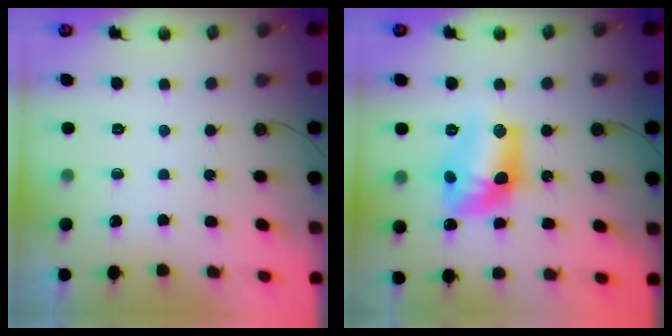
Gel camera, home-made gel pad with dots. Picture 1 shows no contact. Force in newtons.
{"total": 13.1, "press": 13.1, "slide": 0.8}